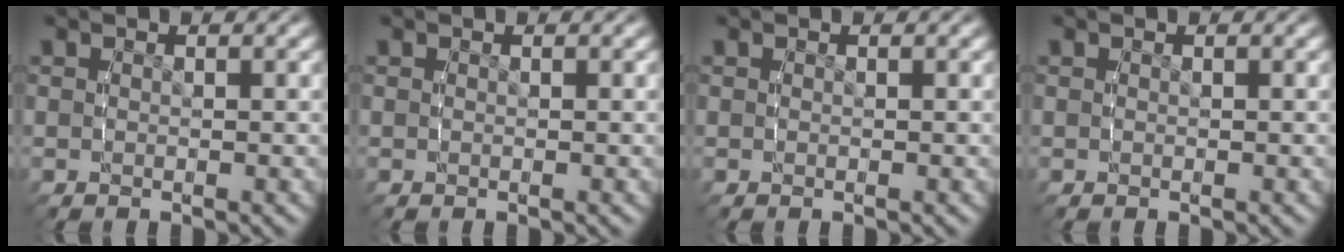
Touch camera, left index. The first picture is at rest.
{"total": 0.0}
{"total": 0.0}
{"total": 0.0}